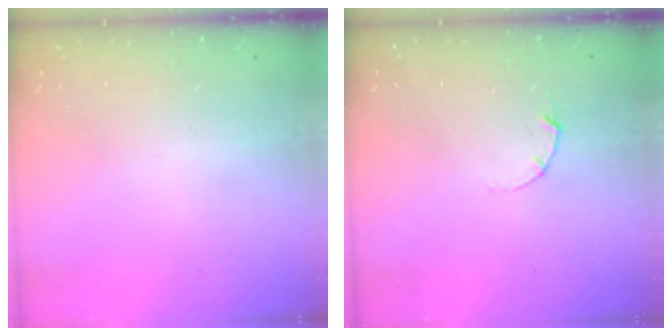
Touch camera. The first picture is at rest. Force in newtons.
{"total": 2.1, "press": 2.1, "slide": 0.1}